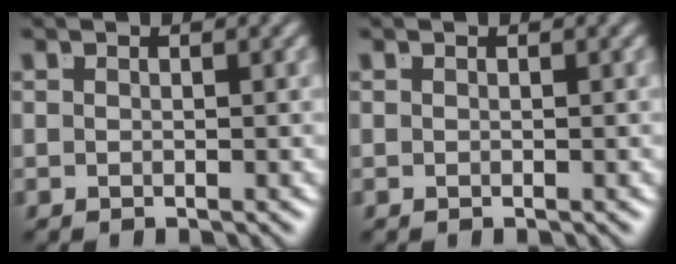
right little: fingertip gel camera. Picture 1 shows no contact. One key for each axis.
{"total": 0.0}